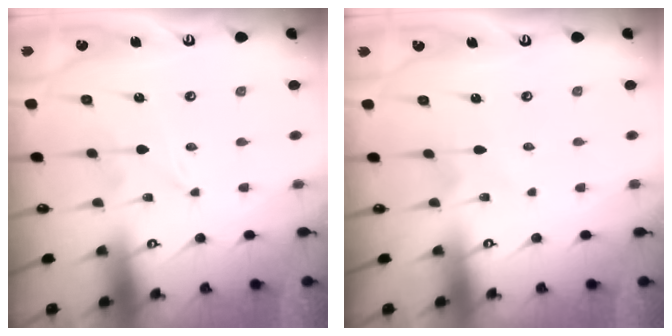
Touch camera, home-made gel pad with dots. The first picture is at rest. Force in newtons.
{"total": 2.8, "press": 2.8, "slide": 0.3}